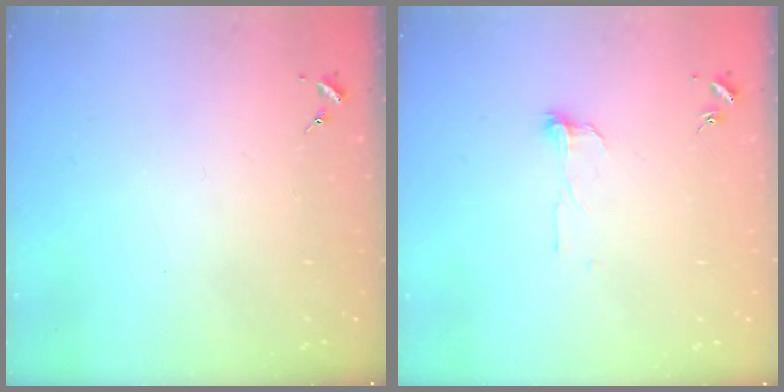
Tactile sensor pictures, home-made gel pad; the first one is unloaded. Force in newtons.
{"total": 6.0, "press": 6.0, "slide": 0.5}